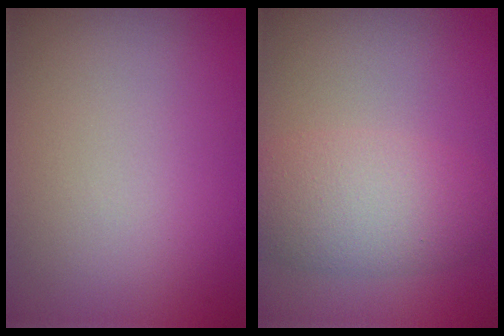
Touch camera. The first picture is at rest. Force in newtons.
{"total": 4.9, "press": 4.9, "slide": 0.1}